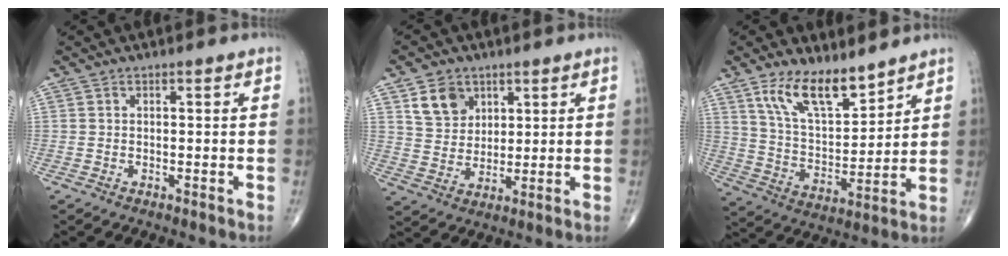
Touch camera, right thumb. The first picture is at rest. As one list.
[{"total": 7.7, "force": [3.9, 5.8, 3.1], "torque": [-0.031, -0.022, 0.076]}, {"total": 12.1, "force": [8.7, 4.8, 6.9], "torque": [-0.106, -0.060, 0.175]}]